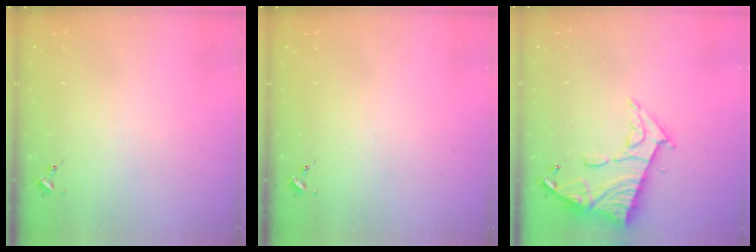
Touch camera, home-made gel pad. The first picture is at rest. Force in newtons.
{"total": 0.0}
{"total": 13.0, "press": 12.9, "slide": 1.4}